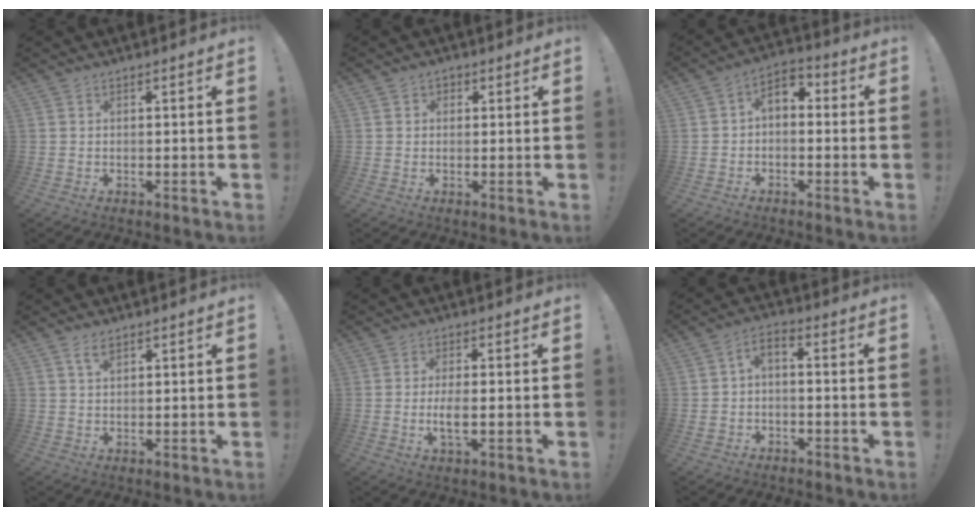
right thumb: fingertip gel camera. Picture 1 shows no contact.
{"total": 2.0, "force": [0.4, 1.8, 0.8], "torque": [-0.002, 0.000, 0.005]}
{"total": 4.6, "force": [-1.3, 3.3, 2.9], "torque": [-0.046, 0.015, -0.021]}
{"total": 3.1, "force": [2.0, 1.2, 2.0], "torque": [-0.027, -0.009, 0.034]}
{"total": 4.8, "force": [-0.8, 1.4, 4.5], "torque": [-0.095, -0.009, -0.018]}
{"total": 3.6, "force": [-1.8, 1.6, 2.6], "torque": [-0.059, 0.000, -0.036]}